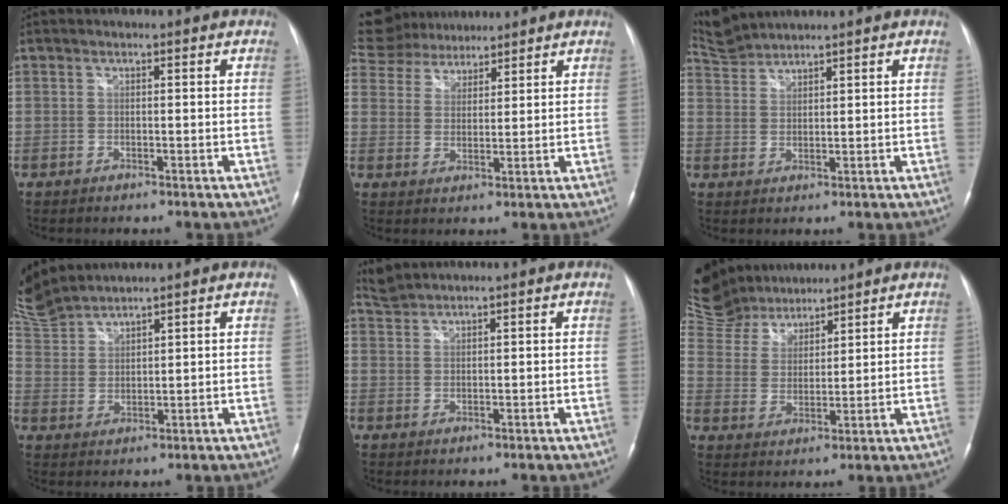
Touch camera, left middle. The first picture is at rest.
{"total": 13.1, "force": [11.6, 5.0, 3.4], "torque": [-0.098, 0.043, 0.211]}
{"total": 4.9, "force": [4.9, -0.4, -0.4], "torque": [-0.008, 0.016, 0.105]}
{"total": 9.7, "force": [9.3, 1.4, 2.2], "torque": [-0.069, 0.014, 0.198]}
{"total": 2.5, "force": [2.5, -0.3, -0.4], "torque": [-0.007, 0.014, 0.060]}
{"total": 12.3, "force": [11.4, 4.3, 1.7], "torque": [-0.054, 0.029, 0.226]}